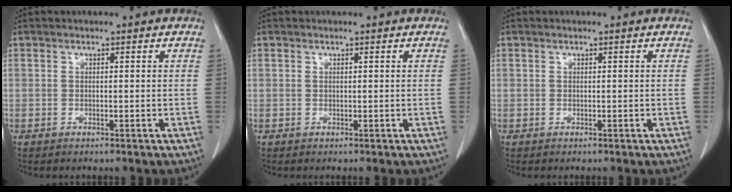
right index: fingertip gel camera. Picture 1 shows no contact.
{"total": 0.0}
{"total": 0.0}